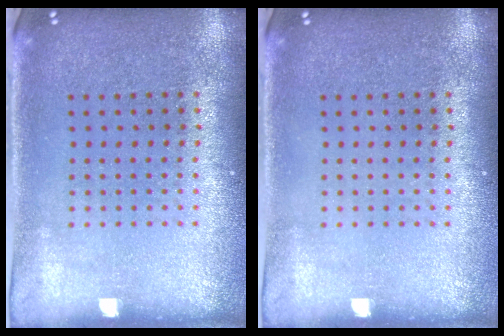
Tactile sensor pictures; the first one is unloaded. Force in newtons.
{"total": 0.0}